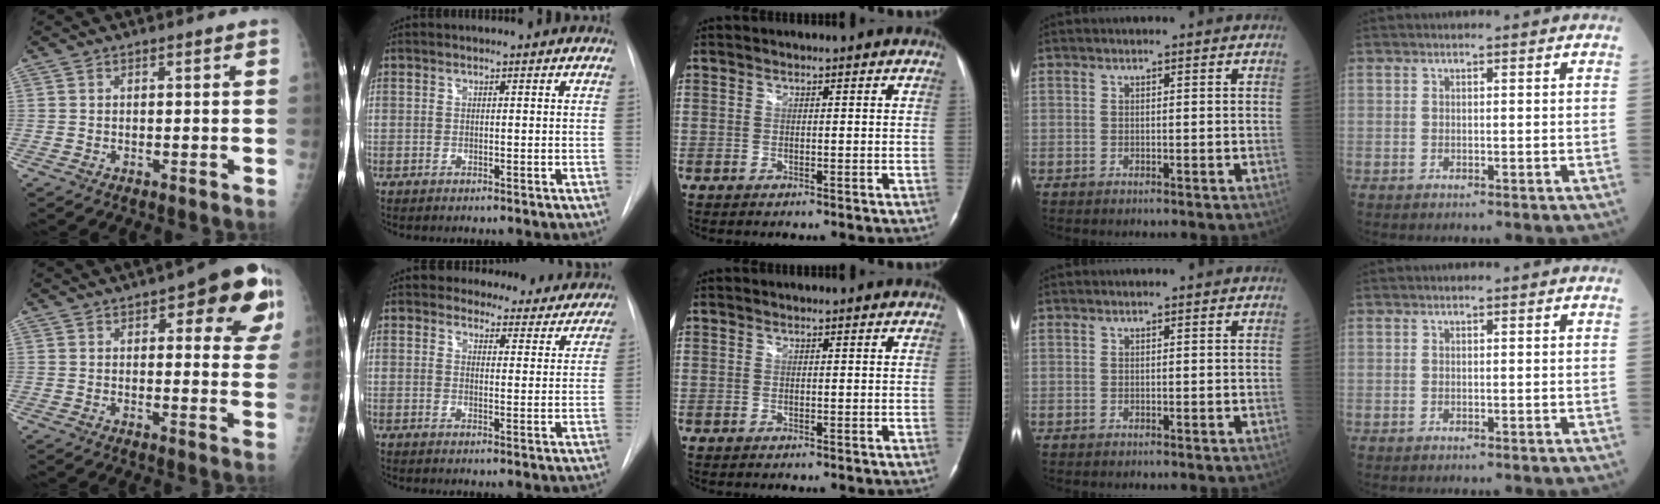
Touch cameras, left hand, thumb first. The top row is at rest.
{"thumb": {"total": 15.2, "force": [6.6, 6.1, 12.2], "torque": [-0.101, -0.015, 0.069]}, "index": {"total": 12.3, "force": [11.3, 4.7, 1.0], "torque": [0.023, -0.027, 0.108]}}